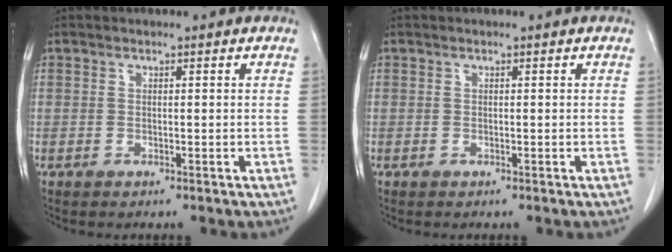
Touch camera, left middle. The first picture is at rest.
{"total": 0.0}